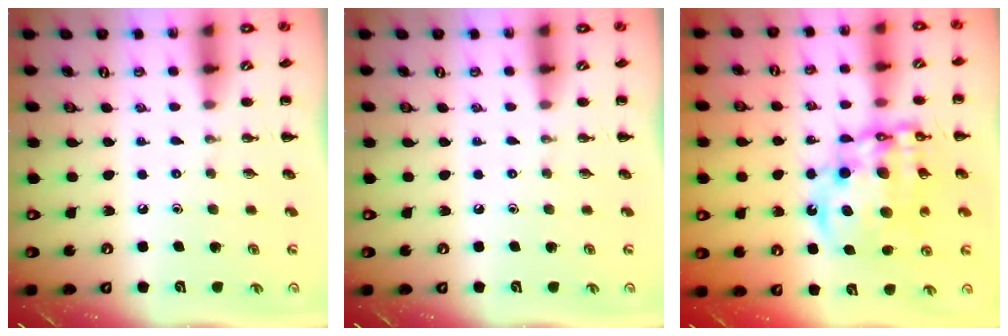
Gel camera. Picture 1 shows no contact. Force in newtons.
{"total": 0.0}
{"total": 17.1, "press": 16.6, "slide": 4.2}